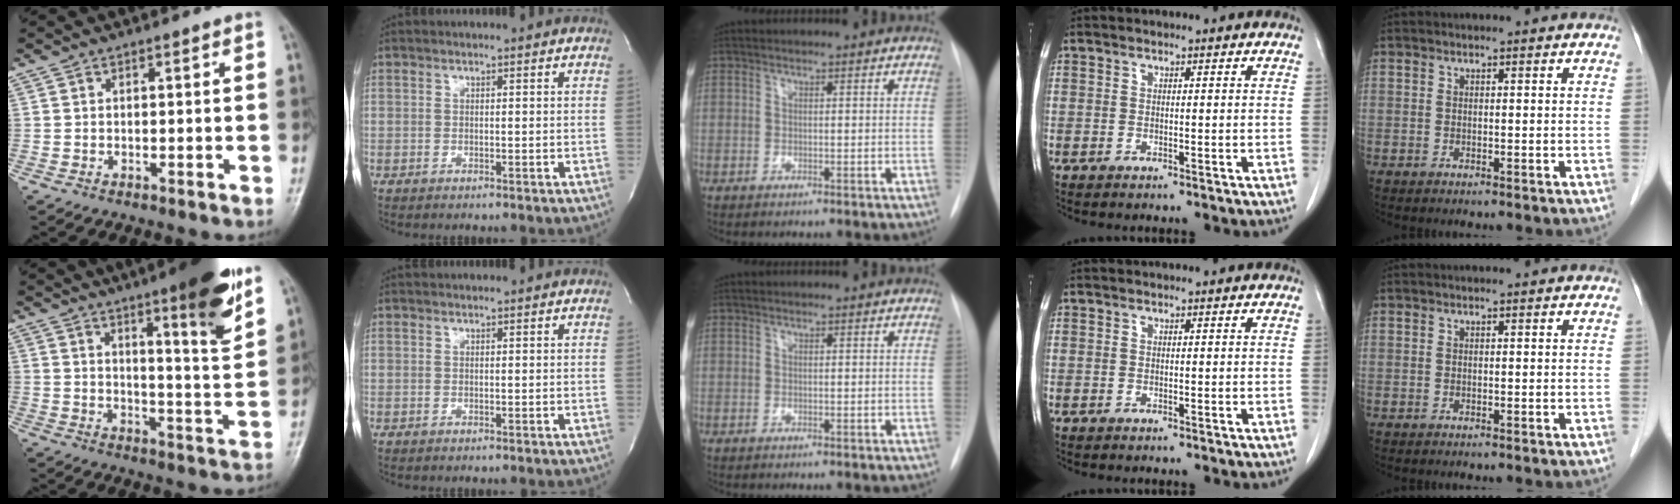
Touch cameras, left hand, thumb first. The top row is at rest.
{"thumb": {"total": 14.9, "force": [9.0, 2.0, 11.7], "torque": [-0.149, -0.055, 0.132]}, "index": {"total": 0.5, "force": [0.5, 0.1, 0.0], "torque": [-0.002, 0.011, 0.011]}}